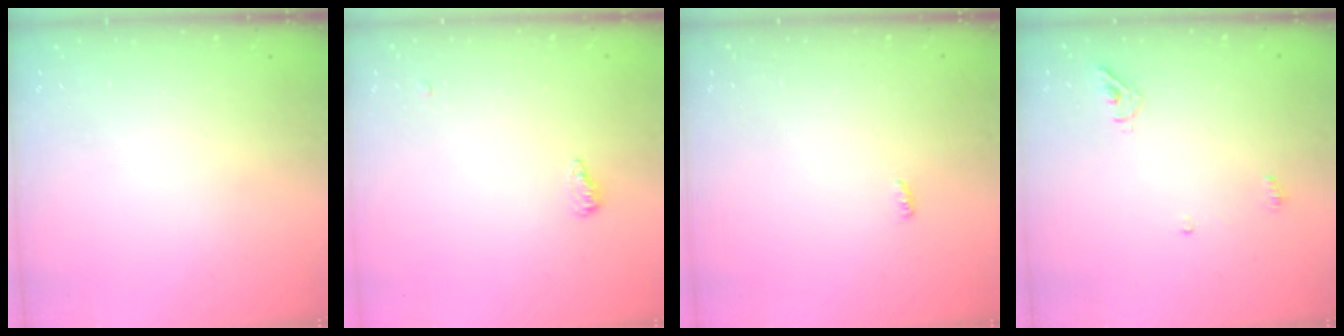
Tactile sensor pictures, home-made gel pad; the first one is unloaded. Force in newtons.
{"total": 8.7, "press": 5.7, "slide": 6.5}
{"total": 3.0, "press": 2.9, "slide": 0.8}
{"total": 5.1, "press": 5.0, "slide": 0.8}